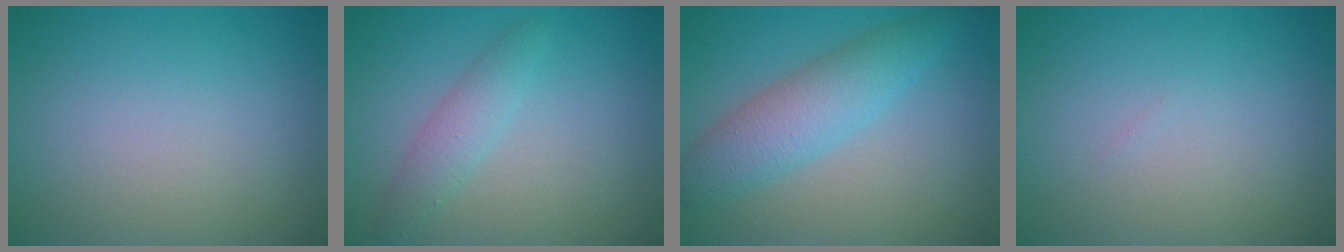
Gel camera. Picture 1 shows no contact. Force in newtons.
{"total": 2.1, "press": 2.1, "slide": 0.1}
{"total": 4.6, "press": 4.6, "slide": 0.1}
{"total": 0.0}